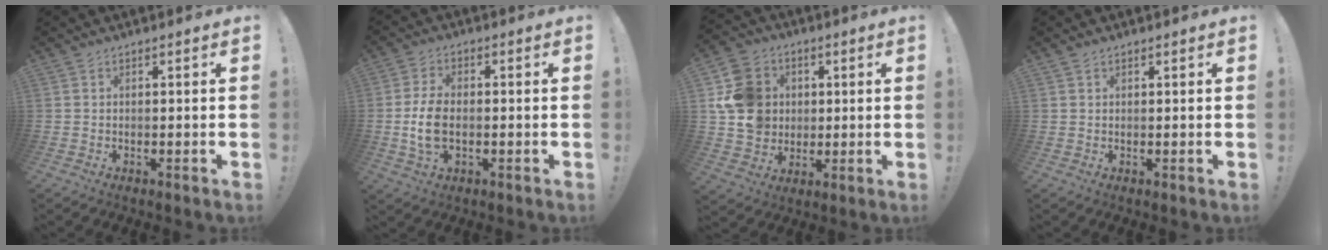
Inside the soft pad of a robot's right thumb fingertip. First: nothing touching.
{"total": 8.3, "force": [-1.4, 4.8, 6.6], "torque": [-0.125, -0.005, -0.022]}
{"total": 14.6, "force": [3.0, 12.9, 6.1], "torque": [-0.103, 0.003, 0.069]}
{"total": 0.8, "force": [0.6, 0.5, 0.1], "torque": [0.001, -0.001, 0.012]}